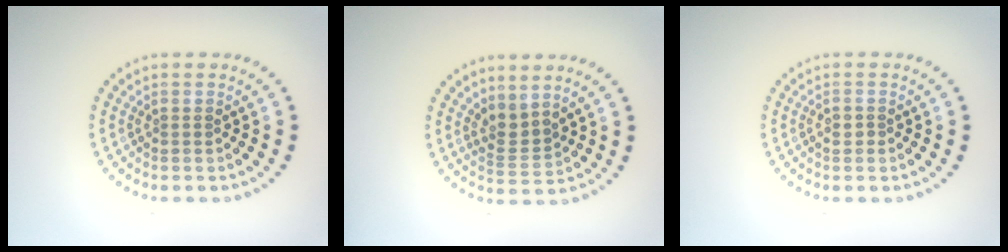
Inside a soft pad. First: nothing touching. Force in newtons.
{"total": 2.3, "press": 1.5, "slide": 1.7}
{"total": 0.5, "press": 0.5, "slide": 0.1}